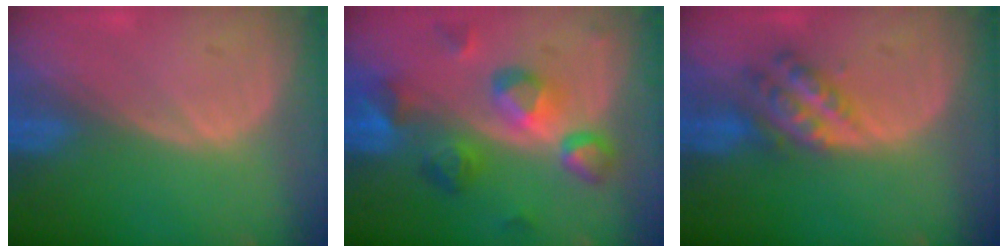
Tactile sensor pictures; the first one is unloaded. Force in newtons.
{"total": 8.8, "press": 8.5, "slide": 2.4}
{"total": 6.0, "press": 5.2, "slide": 3.1}